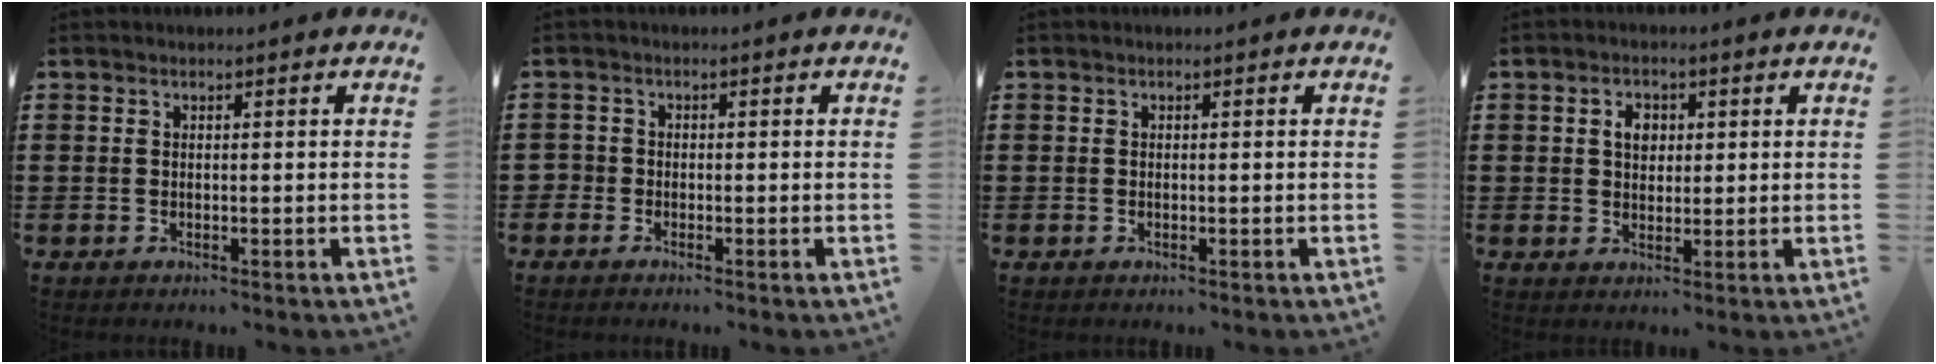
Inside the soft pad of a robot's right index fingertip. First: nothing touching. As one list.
[{"total": 1.3, "force": [-1.1, 0.7, 0.0], "torque": [-0.004, 0.000, -0.025]}, {"total": 0.0}, {"total": 3.2, "force": [0.7, 2.3, 2.1], "torque": [-0.048, 0.012, 0.011]}]